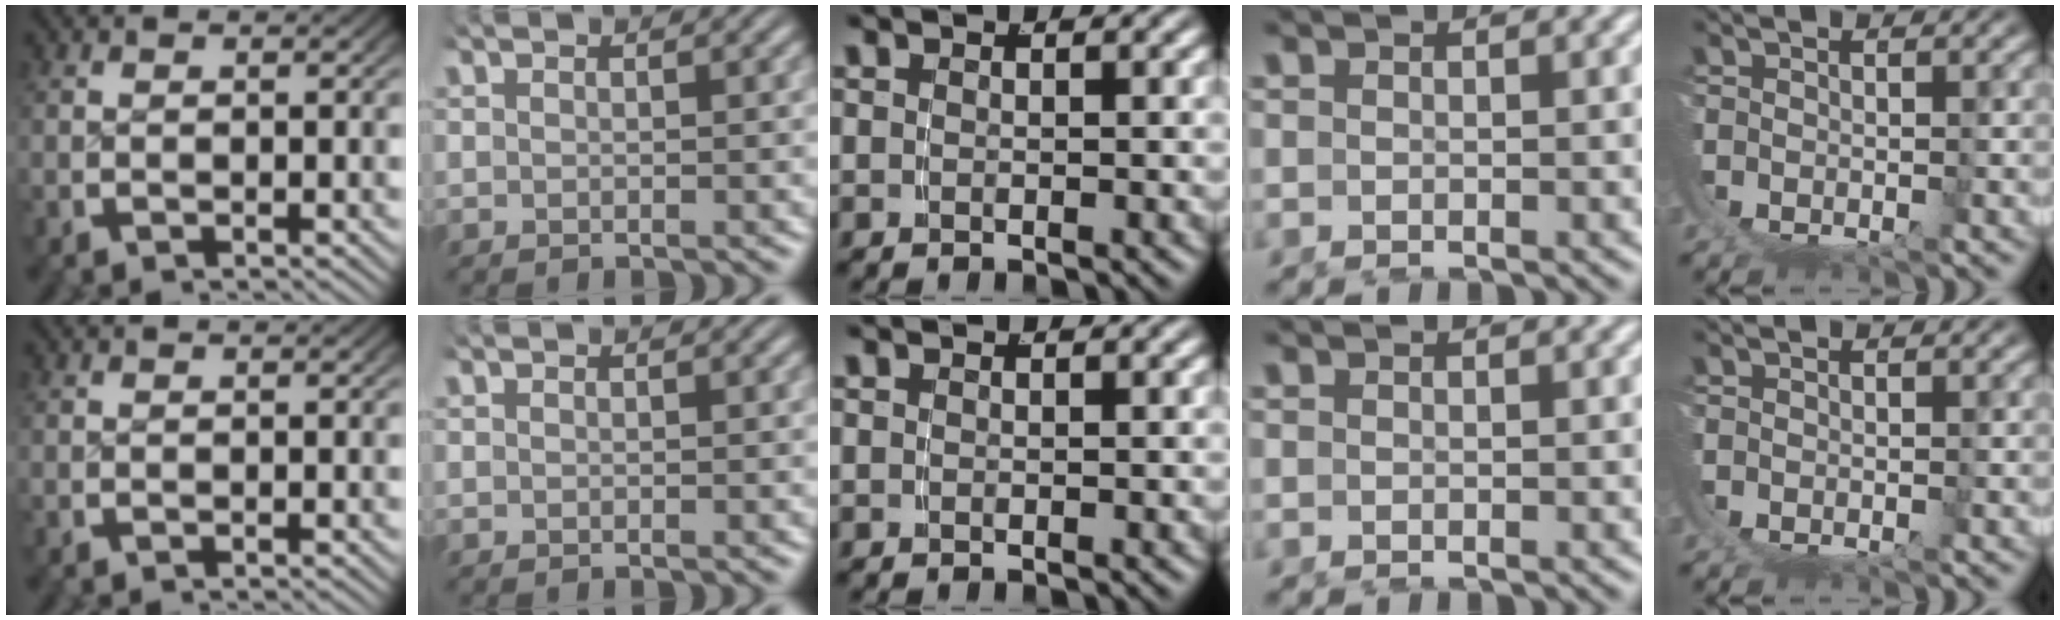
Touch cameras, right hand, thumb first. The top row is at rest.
{}